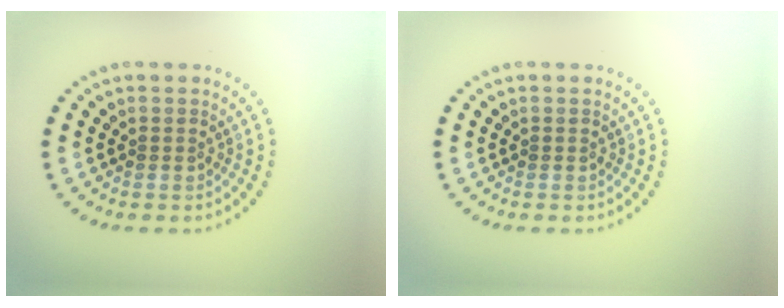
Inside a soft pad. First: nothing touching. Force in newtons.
{"total": 0.0}